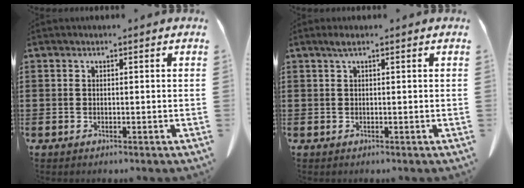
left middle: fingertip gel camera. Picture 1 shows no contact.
{"total": 1.1, "force": [0.5, 0.1, 1.0], "torque": [-0.021, 0.001, 0.009]}